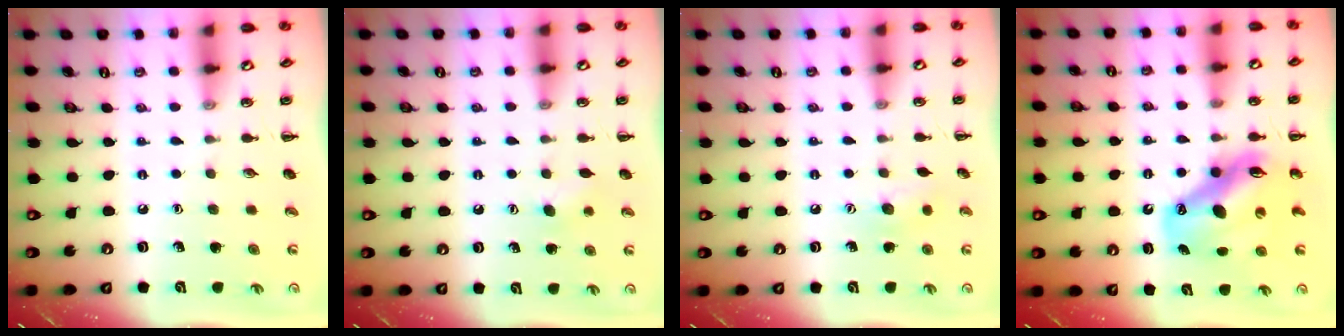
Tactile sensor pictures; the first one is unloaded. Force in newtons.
{"total": 5.1, "press": 4.9, "slide": 1.3}
{"total": 7.7, "press": 7.6, "slide": 1.5}
{"total": 12.7, "press": 12.2, "slide": 3.7}